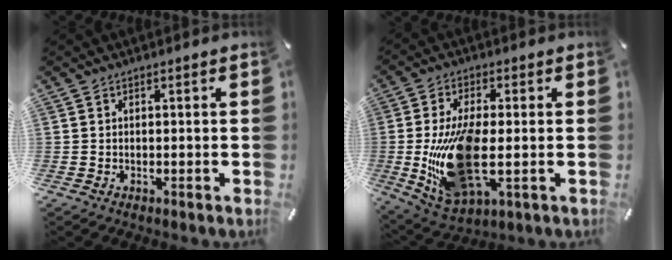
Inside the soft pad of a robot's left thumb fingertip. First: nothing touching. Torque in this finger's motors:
{"motor_torque": [0.43, 1.23, 1.82, -0.03, 0.60]}